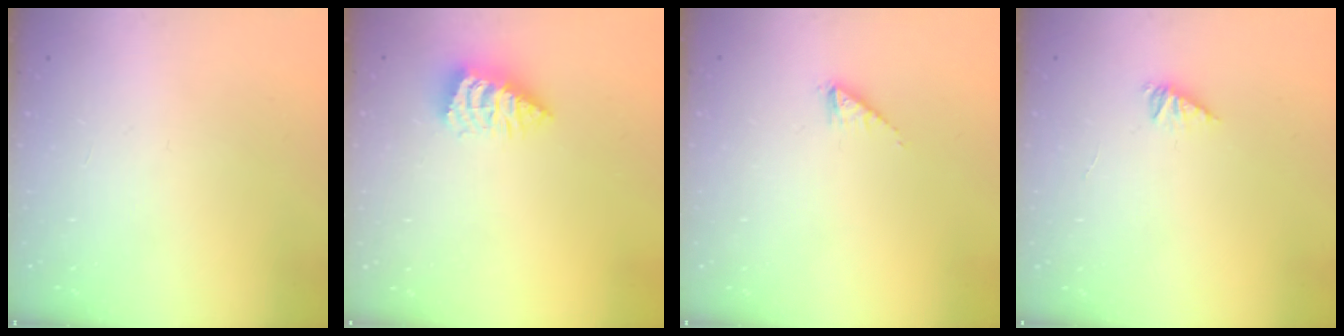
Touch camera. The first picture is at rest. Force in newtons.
{"total": 2.6, "press": 2.6, "slide": 0.1}
{"total": 2.1, "press": 2.1, "slide": 0.2}
{"total": 2.1, "press": 2.0, "slide": 0.4}